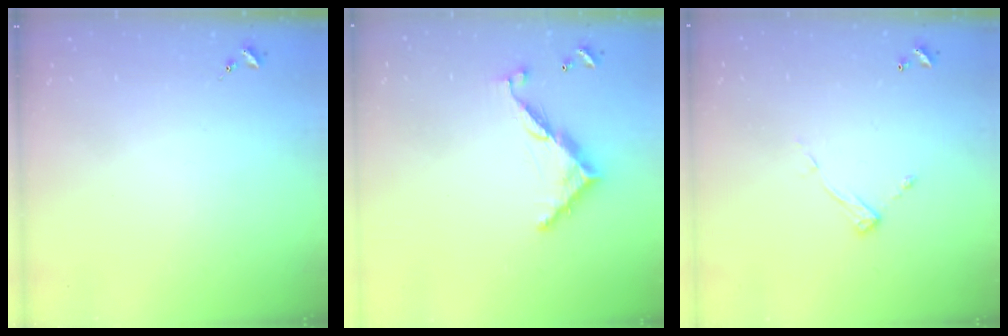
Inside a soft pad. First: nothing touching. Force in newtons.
{"total": 9.7, "press": 9.7, "slide": 0.4}
{"total": 7.3, "press": 7.3, "slide": 0.4}